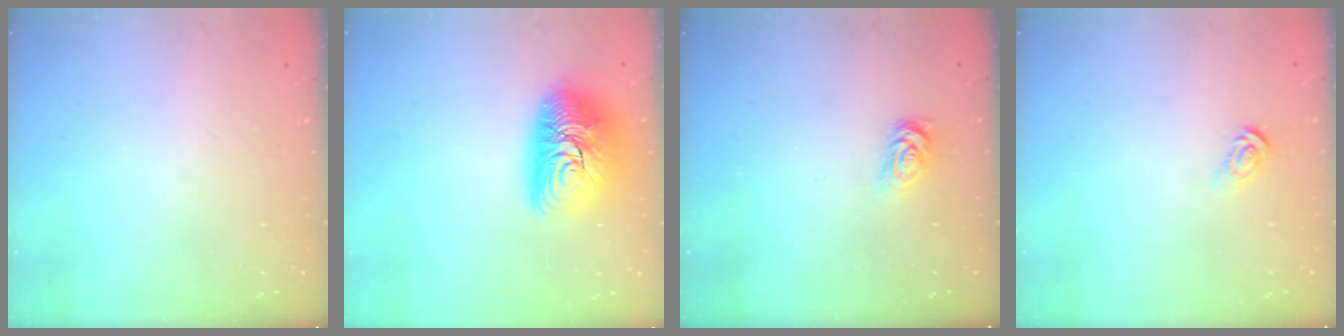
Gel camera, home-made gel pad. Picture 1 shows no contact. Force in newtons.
{"total": 14.9, "press": 14.9, "slide": 1.2}
{"total": 2.8, "press": 2.8, "slide": 0.4}
{"total": 4.5, "press": 4.5, "slide": 0.2}